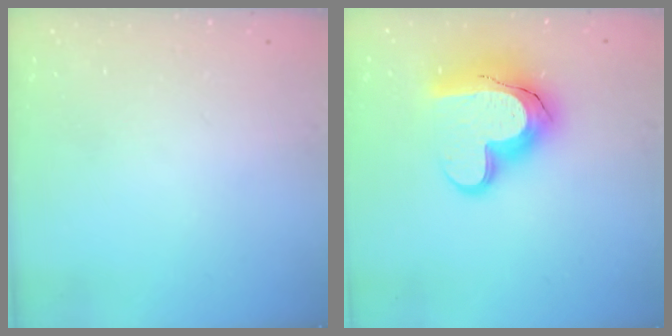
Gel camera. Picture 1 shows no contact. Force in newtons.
{"total": 16.9, "press": 16.9, "slide": 1.3}